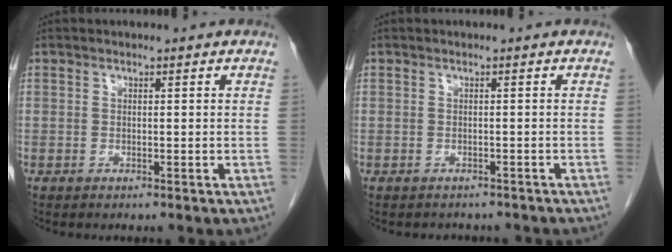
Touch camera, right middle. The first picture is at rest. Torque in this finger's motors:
{"motor_torque": [0.01, 0.00, -0.03, 0.00]}